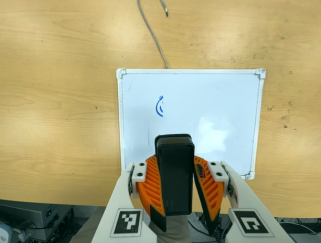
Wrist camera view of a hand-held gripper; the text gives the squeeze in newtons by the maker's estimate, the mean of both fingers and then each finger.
{"total": 9.9, "left": 9.8, "right": 10.0}